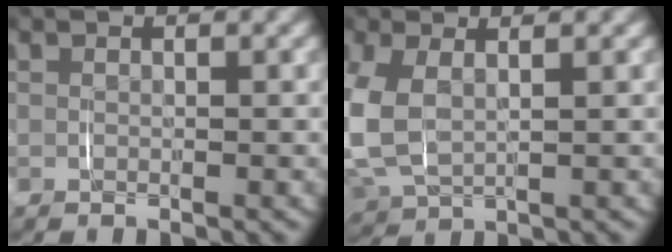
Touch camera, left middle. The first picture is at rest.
{"total": 6.3, "force": [0.0, 4.9, 3.9], "torque": [-0.134, -0.016, 0.006]}